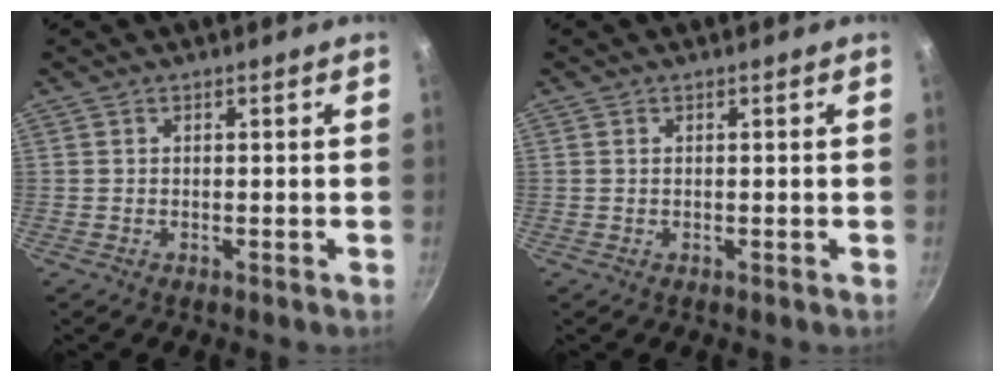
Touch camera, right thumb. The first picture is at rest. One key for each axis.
{"total": 0.0}